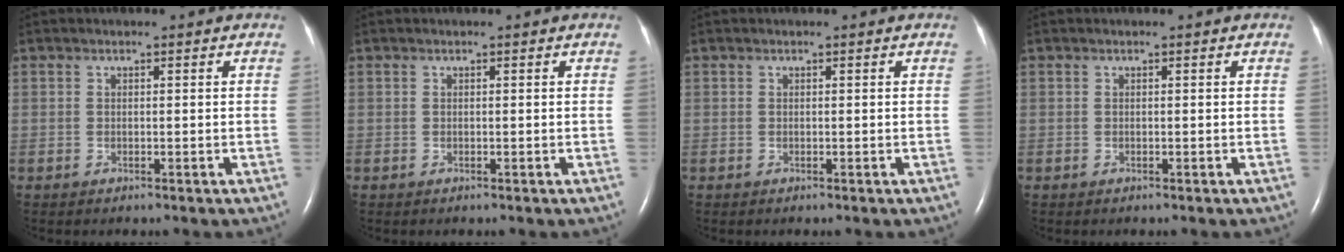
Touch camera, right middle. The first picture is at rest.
{"total": 0.0}
{"total": 0.0}
{"total": 0.0}